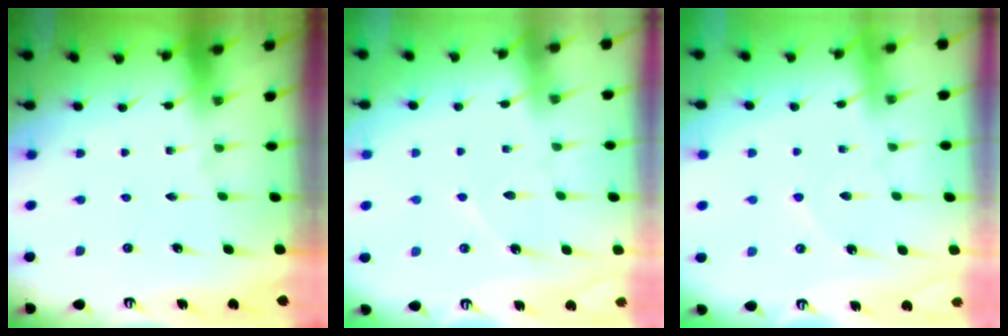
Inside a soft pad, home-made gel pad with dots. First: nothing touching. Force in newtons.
{"total": 3.6, "press": 3.6, "slide": 0.1}
{"total": 4.8, "press": 4.8, "slide": 0.6}